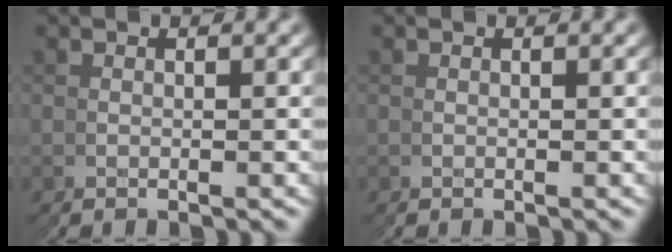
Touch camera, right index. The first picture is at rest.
{"total": 0.0}